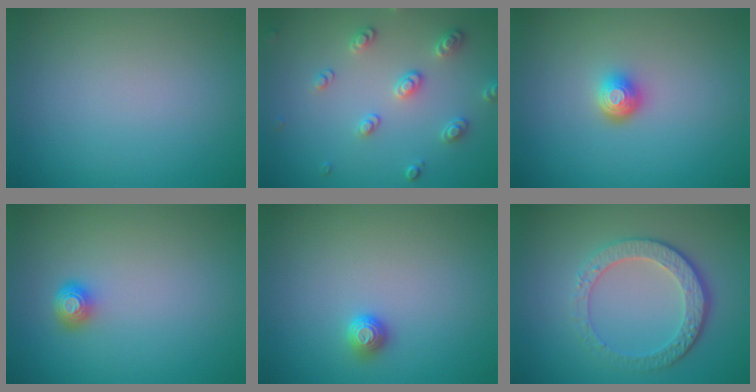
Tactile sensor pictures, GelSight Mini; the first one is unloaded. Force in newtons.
{"total": 2.6, "press": 2.6, "slide": 0.2}
{"total": 1.9, "press": 1.4, "slide": 1.4}
{"total": 1.7, "press": 1.3, "slide": 1.2}
{"total": 1.1, "press": 1.0, "slide": 0.4}
{"total": 4.7, "press": 3.4, "slide": 3.3}